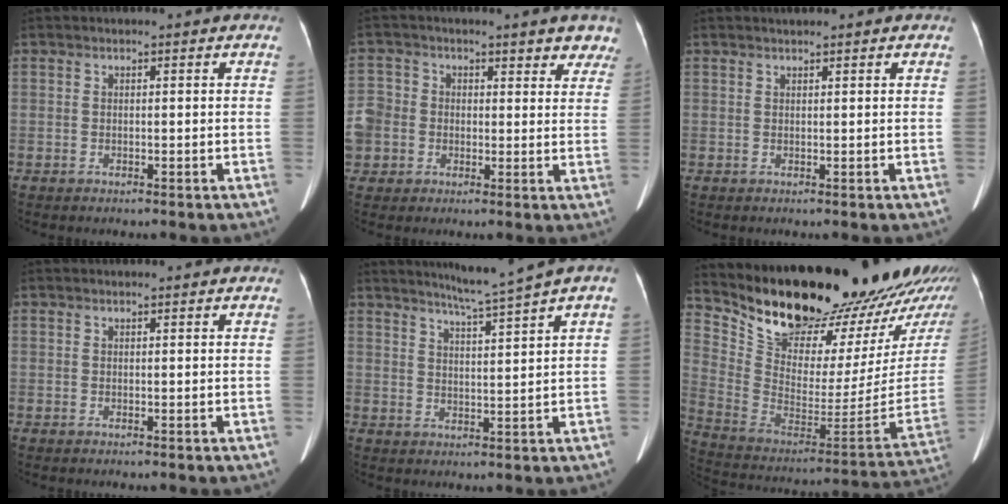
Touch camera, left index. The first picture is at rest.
{"total": 13.4, "force": [3.0, 12.3, 4.6], "torque": [-0.103, 0.055, 0.060]}
{"total": 1.1, "force": [1.0, 0.1, 0.5], "torque": [-0.010, 0.011, 0.017]}
{"total": 0.0}
{"total": 5.7, "force": [4.6, -1.7, 2.9], "torque": [-0.051, -0.007, 0.077]}
{"total": 29.6, "force": [25.5, 6.7, 13.4], "torque": [-0.231, -0.098, 0.362]}